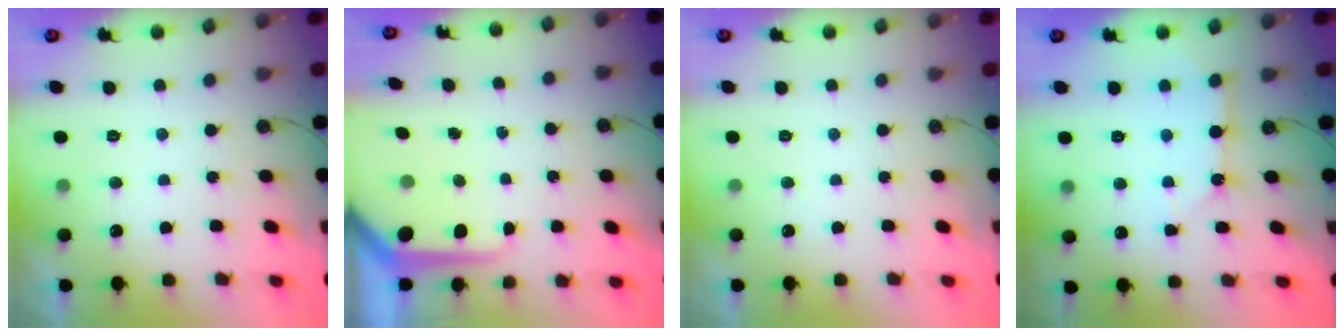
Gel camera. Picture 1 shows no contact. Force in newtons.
{"total": 9.8, "press": 9.7, "slide": 0.8}
{"total": 0.0}
{"total": 3.9, "press": 3.9, "slide": 0.4}